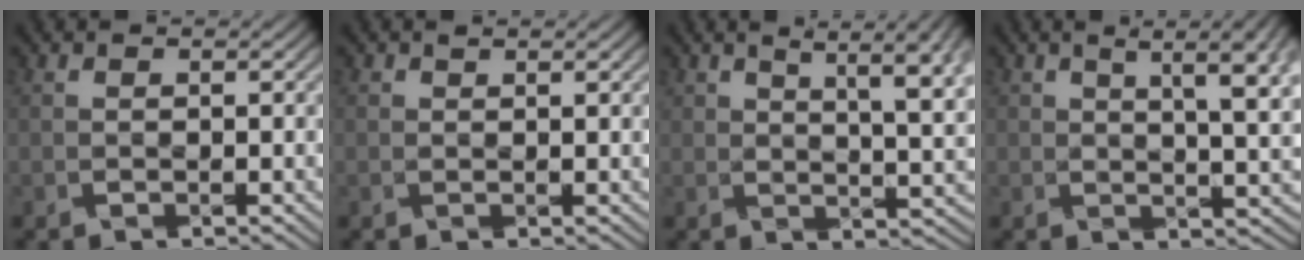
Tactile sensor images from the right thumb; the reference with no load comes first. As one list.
[{"total": 0.7, "force": [0.6, 0.3, 0.2], "torque": [-0.002, -0.001, 0.010]}, {"total": 9.4, "force": [4.3, 3.0, 7.8], "torque": [-0.102, 0.021, 0.056]}, {"total": 8.8, "force": [3.5, 2.9, 7.5], "torque": [-0.089, 0.020, 0.040]}]